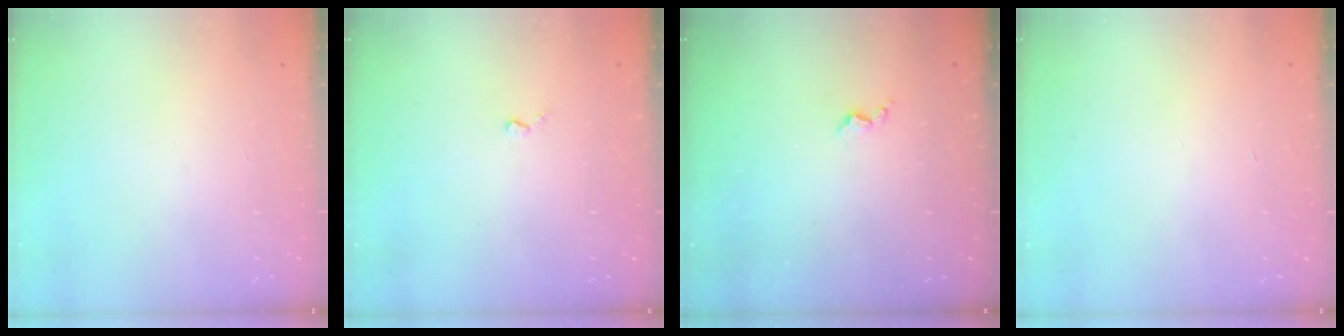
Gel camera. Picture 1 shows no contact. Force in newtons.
{"total": 3.3, "press": 3.3, "slide": 0.5}
{"total": 4.0, "press": 4.0, "slide": 0.7}
{"total": 0.9, "press": 0.9, "slide": 0.2}